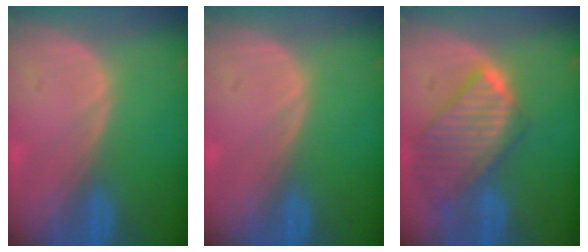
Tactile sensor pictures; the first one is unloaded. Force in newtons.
{"total": 0.0}
{"total": 9.8, "press": 8.6, "slide": 4.7}